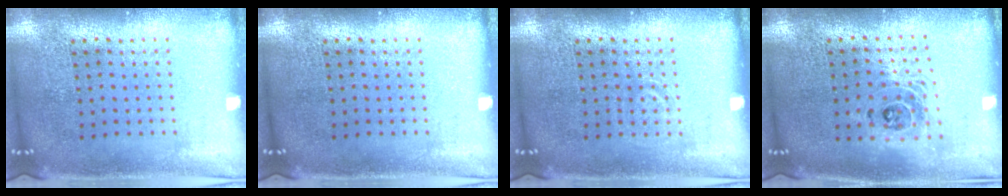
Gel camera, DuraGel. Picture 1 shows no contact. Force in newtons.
{"total": 0.0}
{"total": 0.8, "press": 0.7, "slide": 0.2}
{"total": 1.5, "press": 1.3, "slide": 0.9}